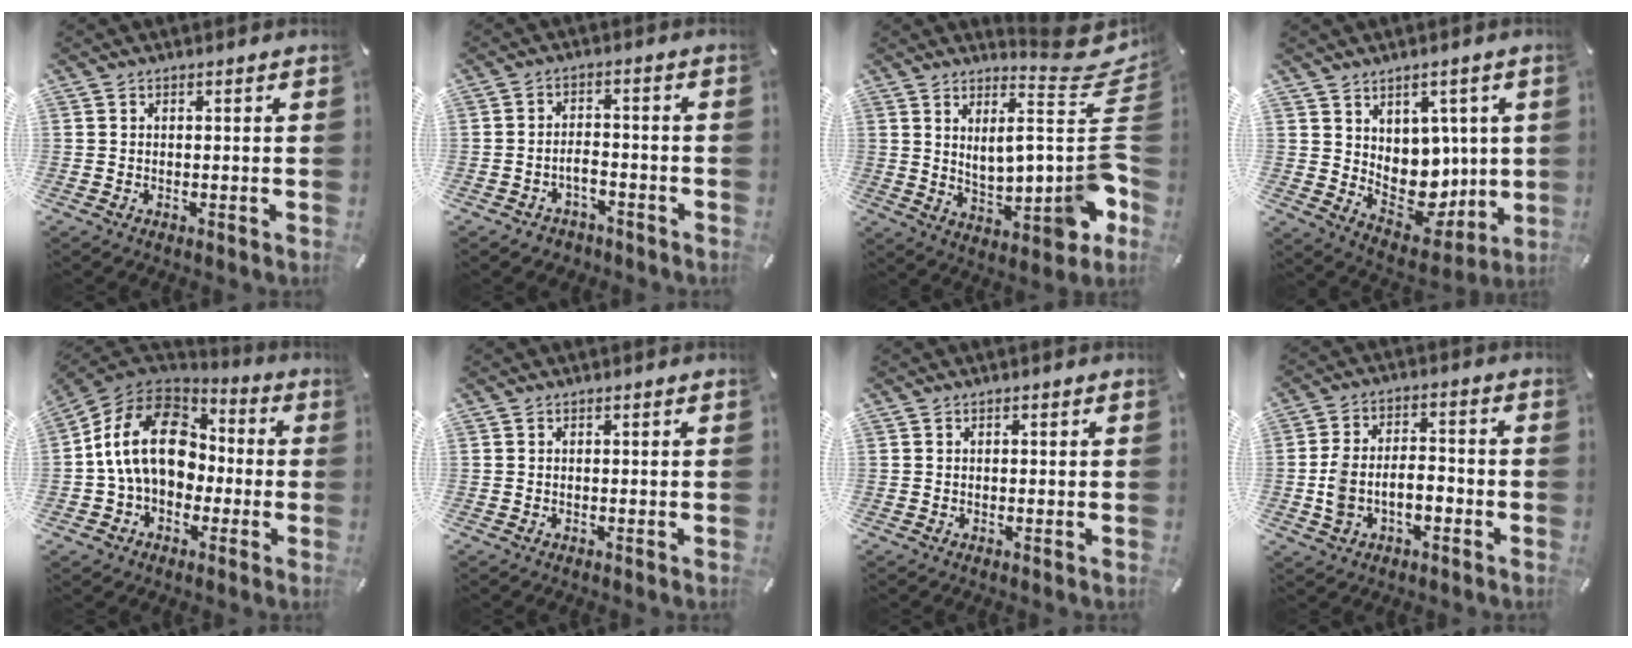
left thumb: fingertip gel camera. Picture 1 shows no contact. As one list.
[{"total": 3.8, "force": [-2.2, 2.4, 1.9], "torque": [-0.041, 0.006, -0.043]}, {"total": 17.6, "force": [5.3, 5.7, 15.8], "torque": [-0.184, -0.086, 0.081]}, {"total": 9.4, "force": [3.1, 8.2, 3.2], "torque": [-0.035, -0.051, 0.070]}, {"total": 18.1, "force": [0.7, 13.9, 11.6], "torque": [-0.239, 0.021, 0.013]}, {"total": 0.0}, {"total": 0.0}, {"total": 8.1, "force": [-2.8, 5.1, 5.7], "torque": [-0.105, 0.018, -0.048]}]